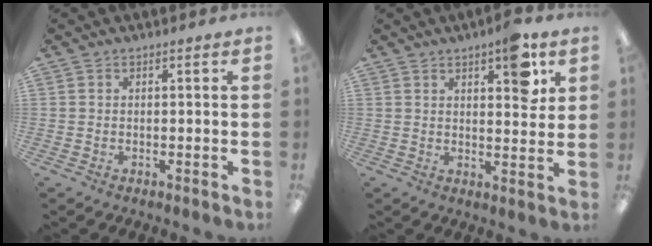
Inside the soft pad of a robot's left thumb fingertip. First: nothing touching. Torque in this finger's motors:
{"motor_torque": [0.93, 0.97, 0.62, -0.37, 0.03]}